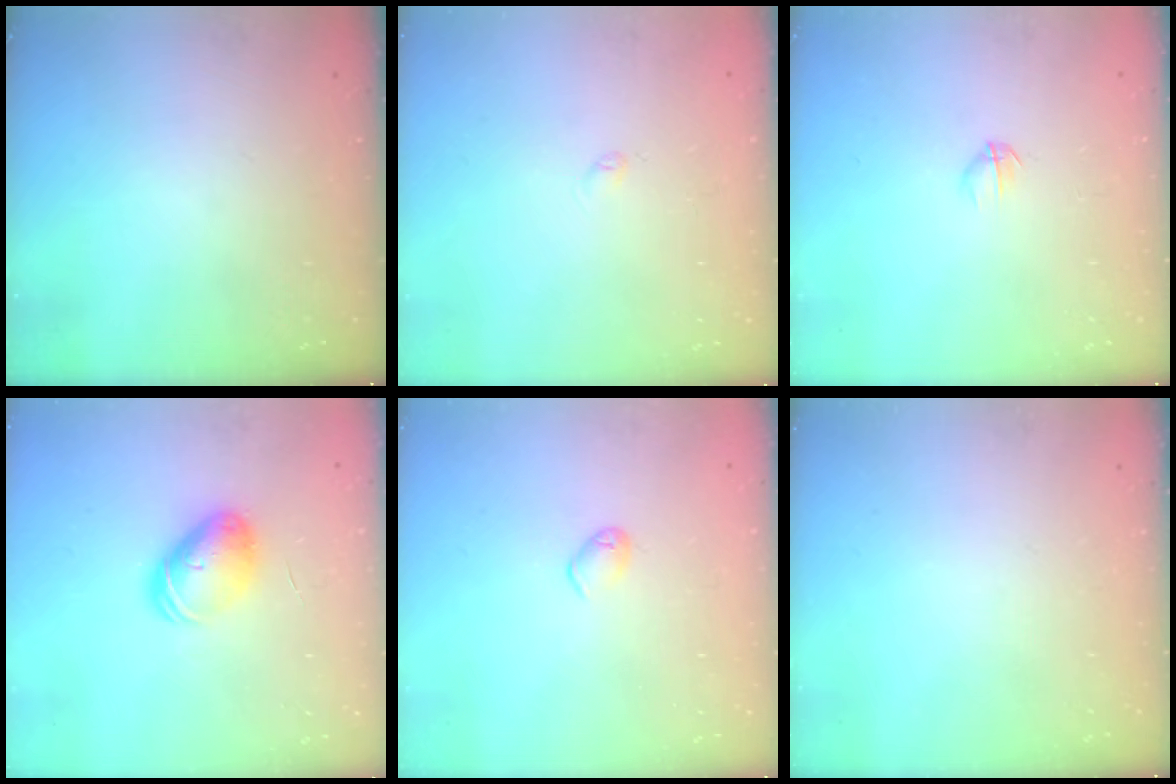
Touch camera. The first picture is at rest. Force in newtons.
{"total": 2.4, "press": 2.3, "slide": 0.4}
{"total": 2.8, "press": 2.7, "slide": 0.9}
{"total": 8.1, "press": 8.1, "slide": 0.7}
{"total": 5.1, "press": 5.1, "slide": 0.7}
{"total": 0.0}